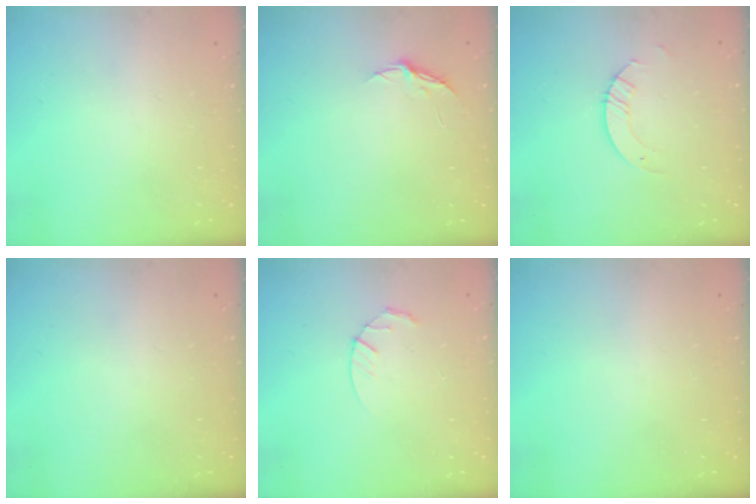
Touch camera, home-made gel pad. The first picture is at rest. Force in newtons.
{"total": 3.8, "press": 3.8, "slide": 0.3}
{"total": 3.2, "press": 3.2, "slide": 0.2}
{"total": 0.0}
{"total": 3.6, "press": 3.6, "slide": 0.5}
{"total": 0.0}